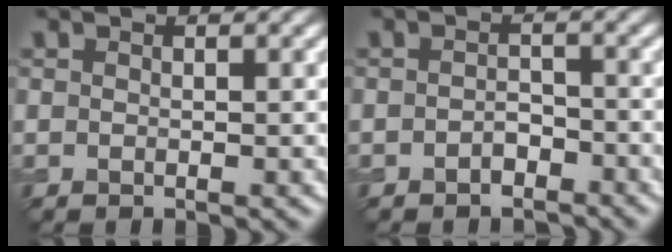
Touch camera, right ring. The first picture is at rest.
{"total": 1.6, "force": [-1.2, 0.9, 0.7], "torque": [-0.012, 0.004, -0.021]}